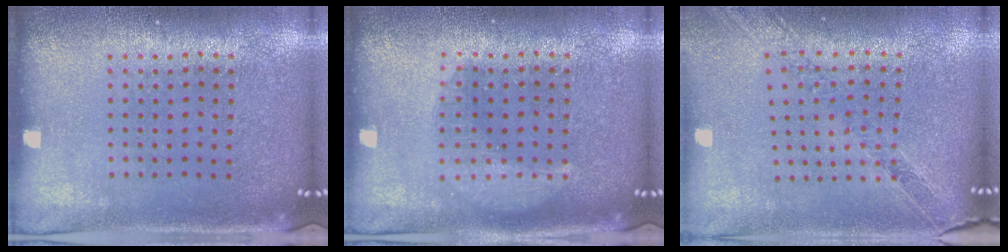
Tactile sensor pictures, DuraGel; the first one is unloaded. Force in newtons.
{"total": 2.2, "press": 2.2, "slide": 0.3}
{"total": 1.2, "press": 1.2, "slide": 0.2}